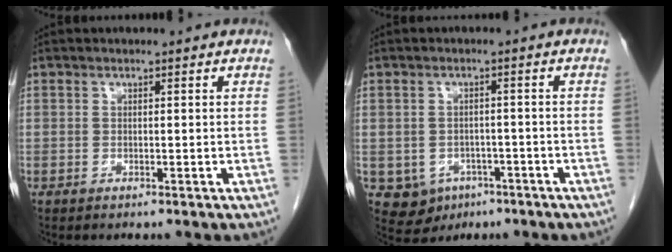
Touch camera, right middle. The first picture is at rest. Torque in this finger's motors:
{"motor_torque": [-0.38, -0.35, -0.03, -0.01]}